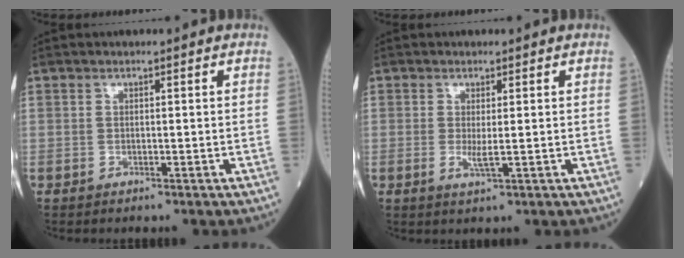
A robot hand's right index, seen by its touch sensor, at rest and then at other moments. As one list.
[{"total": 2.0, "force": [-0.1, 0.2, 2.0], "torque": [-0.042, -0.006, 0.000]}]